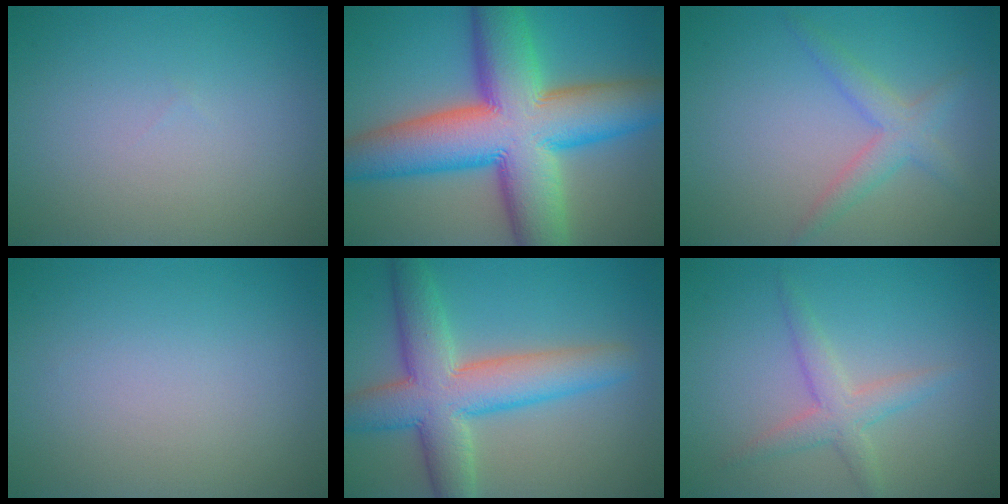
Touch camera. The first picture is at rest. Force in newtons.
{"total": 15.7, "press": 15.7, "slide": 0.5}
{"total": 2.6, "press": 2.6, "slide": 0.1}
{"total": 0.0}
{"total": 8.3, "press": 8.3, "slide": 0.3}
{"total": 2.6, "press": 2.6, "slide": 0.1}